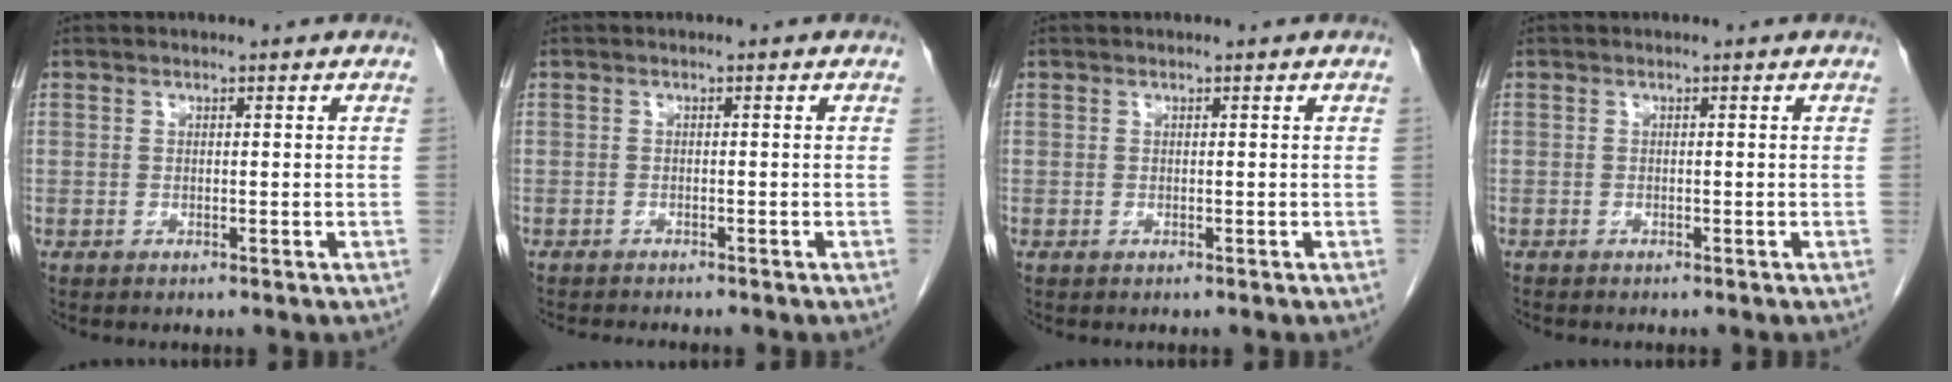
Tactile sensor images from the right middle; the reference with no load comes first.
{"total": 2.9, "force": [-2.7, 0.2, 1.0], "torque": [-0.015, -0.007, -0.035]}
{"total": 0.0}
{"total": 0.6, "force": [-0.6, 0.1, 0.2], "torque": [-0.007, -0.001, -0.012]}